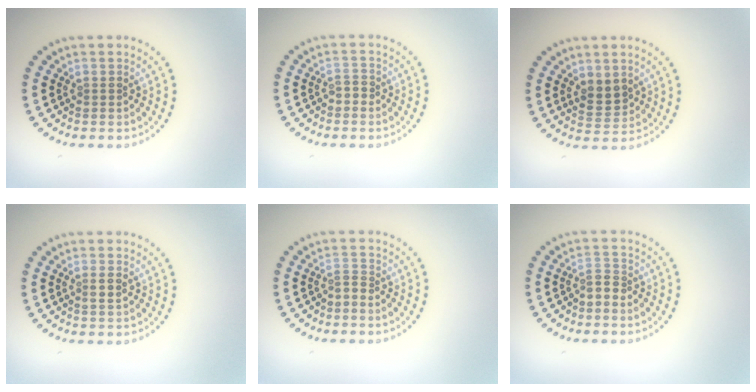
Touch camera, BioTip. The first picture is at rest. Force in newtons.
{"total": 1.0, "press": 0.9, "slide": 0.5}
{"total": 2.2, "press": 2.1, "slide": 0.7}
{"total": 1.0, "press": 0.9, "slide": 0.5}
{"total": 0.9, "press": 0.3, "slide": 0.9}
{"total": 1.6, "press": 1.2, "slide": 1.1}